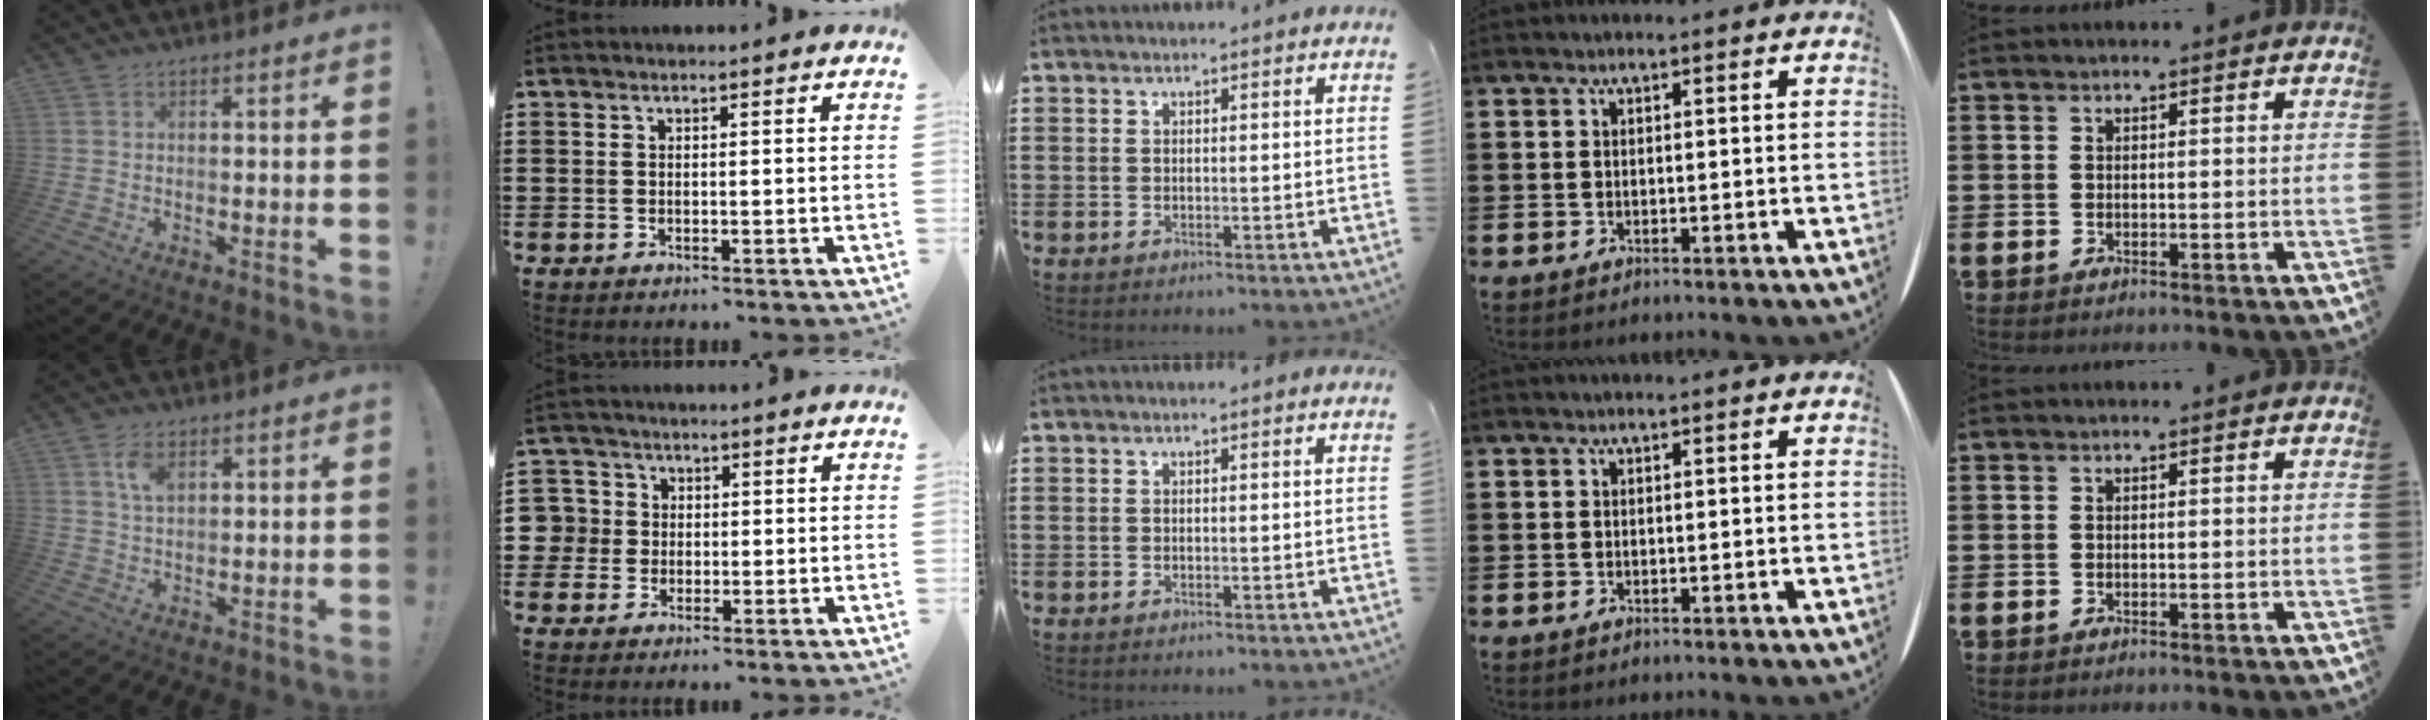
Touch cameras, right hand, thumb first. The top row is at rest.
{"thumb": {"total": 4.9, "force": [2.2, 2.4, 3.7], "torque": [-0.062, -0.004, 0.037]}, "index": {"total": 3.8, "force": [0.0, 3.8, 0.3], "torque": [-0.032, 0.009, -0.003]}}